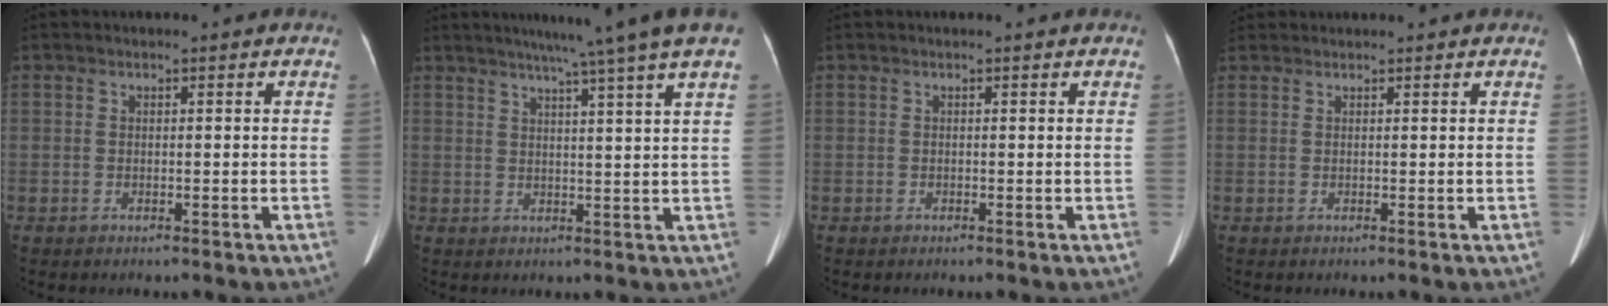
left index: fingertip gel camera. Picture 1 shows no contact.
{"total": 10.9, "force": [8.1, -1.6, 7.1], "torque": [-0.102, 0.011, 0.091]}
{"total": 0.0}
{"total": 2.0, "force": [1.9, 0.3, 0.2], "torque": [-0.012, 0.020, 0.038]}